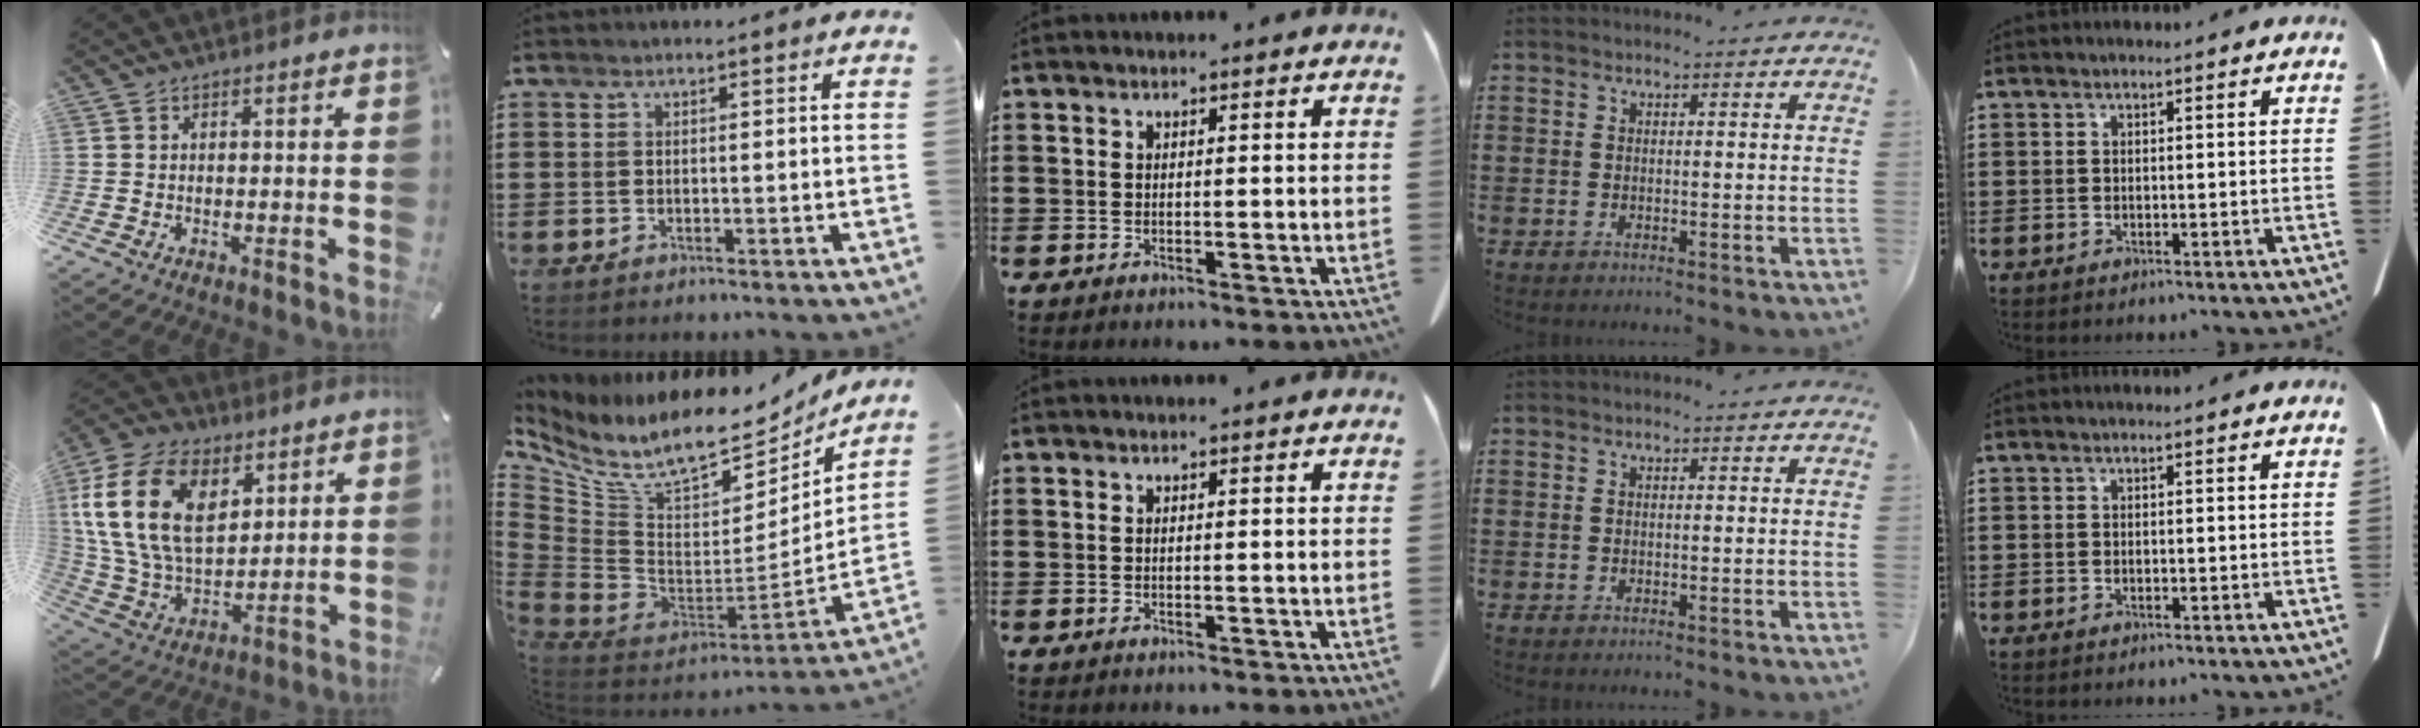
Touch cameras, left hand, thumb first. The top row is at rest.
{"thumb": {"total": 20.2, "force": [7.4, 13.7, 12.9], "torque": [-0.292, -0.021, 0.133]}, "index": {"total": 12.5, "force": [8.8, 4.8, 7.5], "torque": [-0.179, -0.075, 0.150]}}